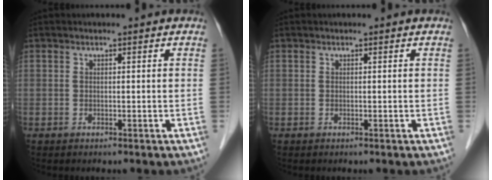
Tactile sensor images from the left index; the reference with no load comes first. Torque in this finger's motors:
{"motor_torque": [0.00, 0.00, 0.00, 0.00]}